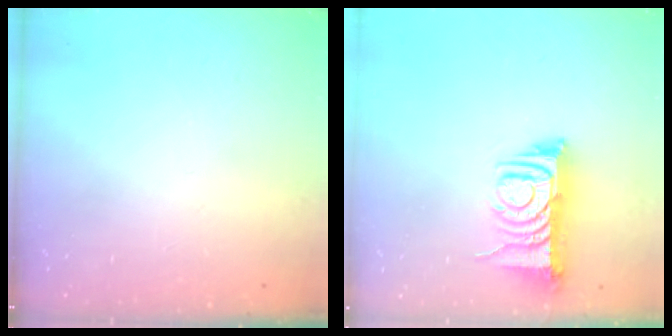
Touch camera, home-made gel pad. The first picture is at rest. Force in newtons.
{"total": 9.0, "press": 8.9, "slide": 1.0}